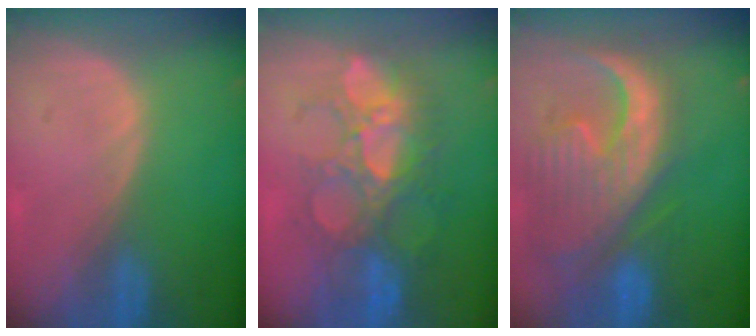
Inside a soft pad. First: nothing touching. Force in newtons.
{"total": 9.7, "press": 9.3, "slide": 2.6}
{"total": 13.5, "press": 11.6, "slide": 6.9}